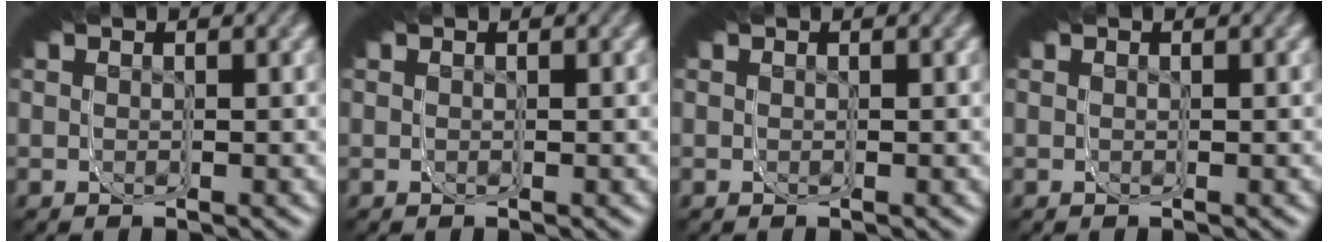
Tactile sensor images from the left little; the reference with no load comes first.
{"total": 0.0}
{"total": 0.0}
{"total": 0.0}